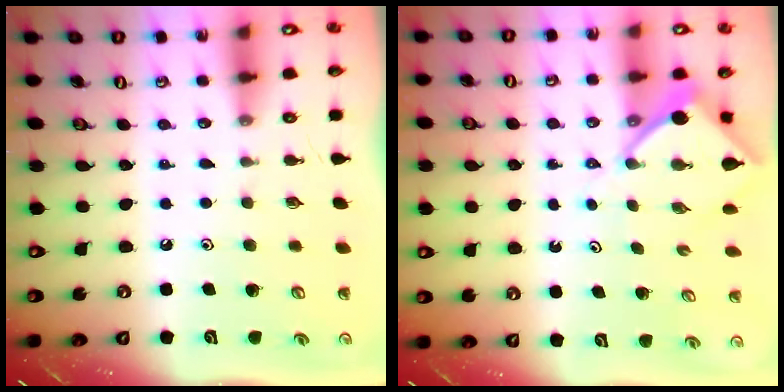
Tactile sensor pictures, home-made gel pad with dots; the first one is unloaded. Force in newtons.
{"total": 6.1, "press": 6.1, "slide": 0.5}